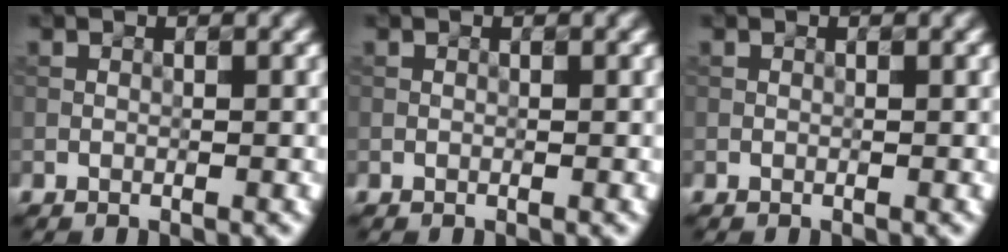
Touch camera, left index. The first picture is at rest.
{"total": 0.0}
{"total": 0.0}